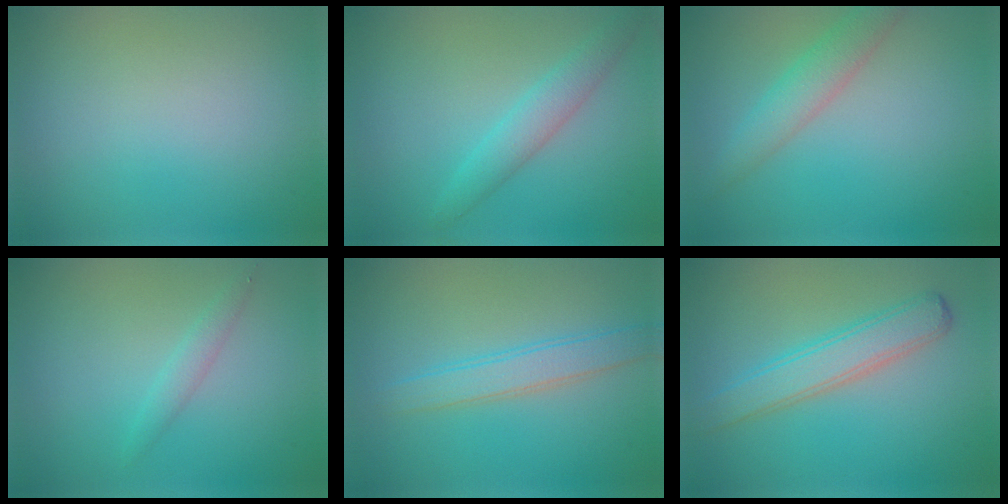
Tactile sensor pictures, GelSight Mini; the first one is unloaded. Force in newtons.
{"total": 2.6, "press": 2.6, "slide": 0.0}
{"total": 3.0, "press": 3.0, "slide": 0.1}
{"total": 1.3, "press": 1.3, "slide": 0.1}
{"total": 2.8, "press": 2.7, "slide": 0.1}
{"total": 3.8, "press": 3.8, "slide": 0.1}